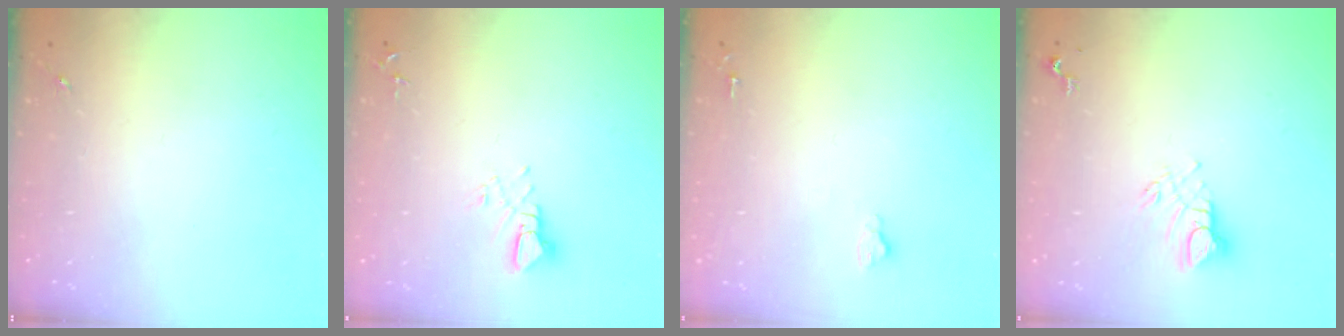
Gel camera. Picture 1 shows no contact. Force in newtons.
{"total": 5.0, "press": 5.0, "slide": 0.2}
{"total": 2.6, "press": 2.5, "slide": 0.3}
{"total": 6.8, "press": 6.8, "slide": 0.5}